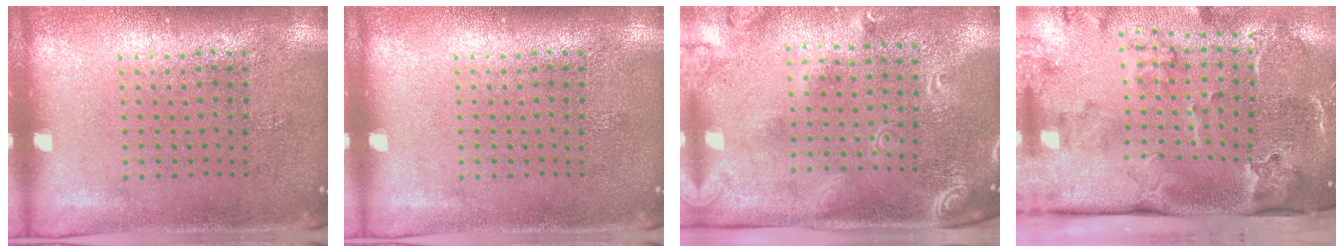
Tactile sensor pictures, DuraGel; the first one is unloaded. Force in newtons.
{"total": 0.0}
{"total": 2.4, "press": 1.8, "slide": 1.6}
{"total": 4.0, "press": 2.7, "slide": 3.0}